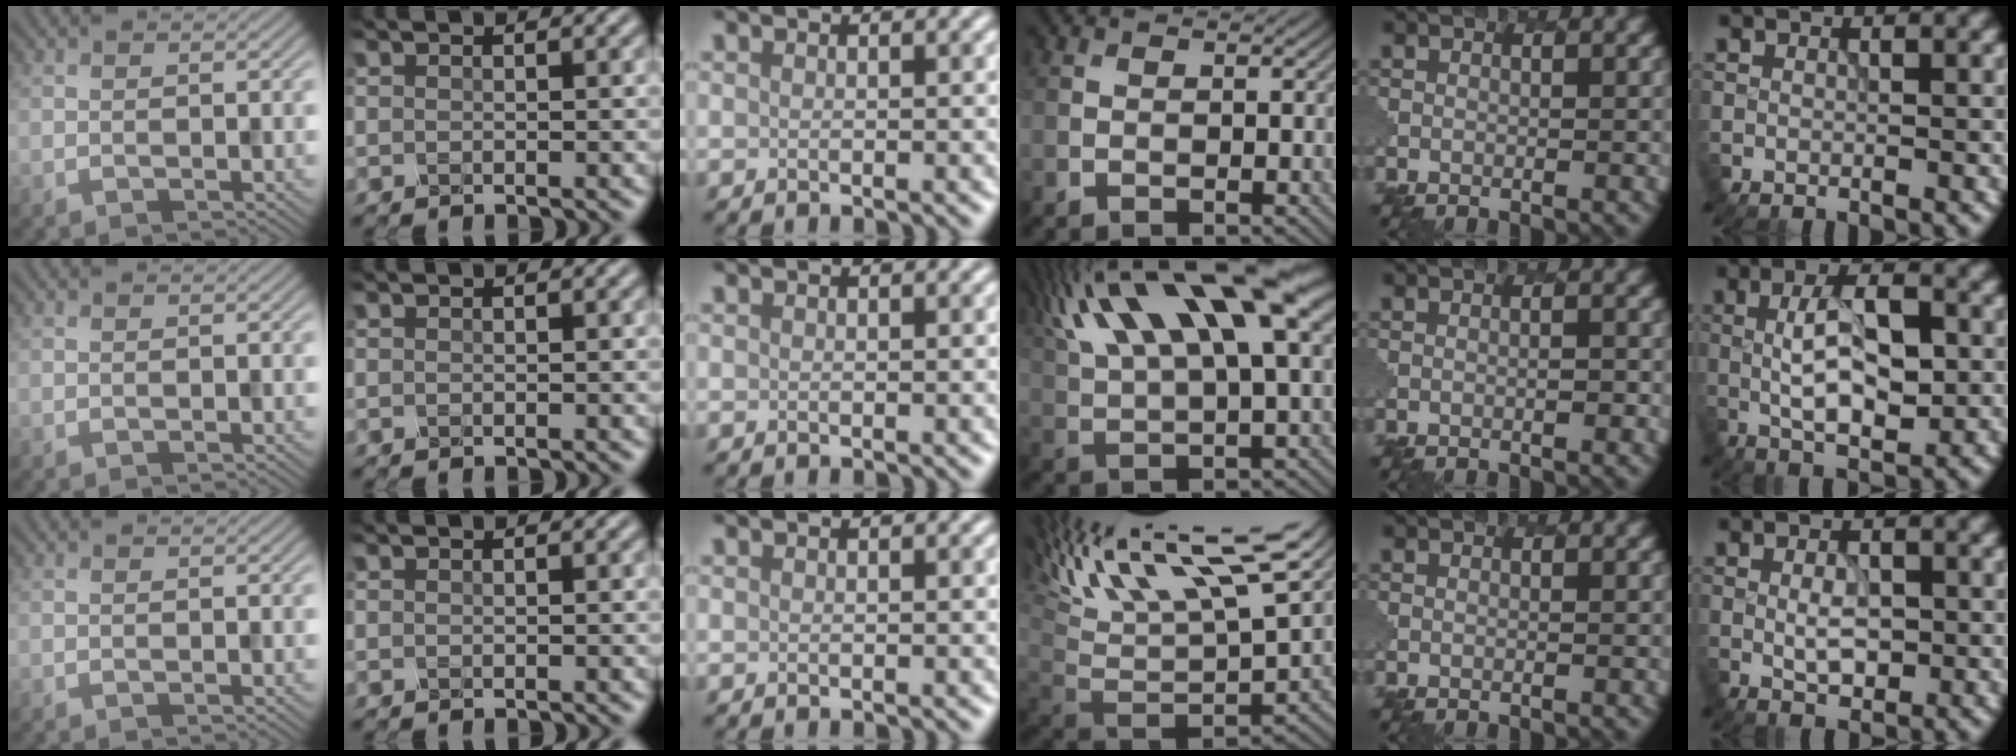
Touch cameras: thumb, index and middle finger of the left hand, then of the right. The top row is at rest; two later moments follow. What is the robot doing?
{"motion": "dispense", "object": "oil cruet"}